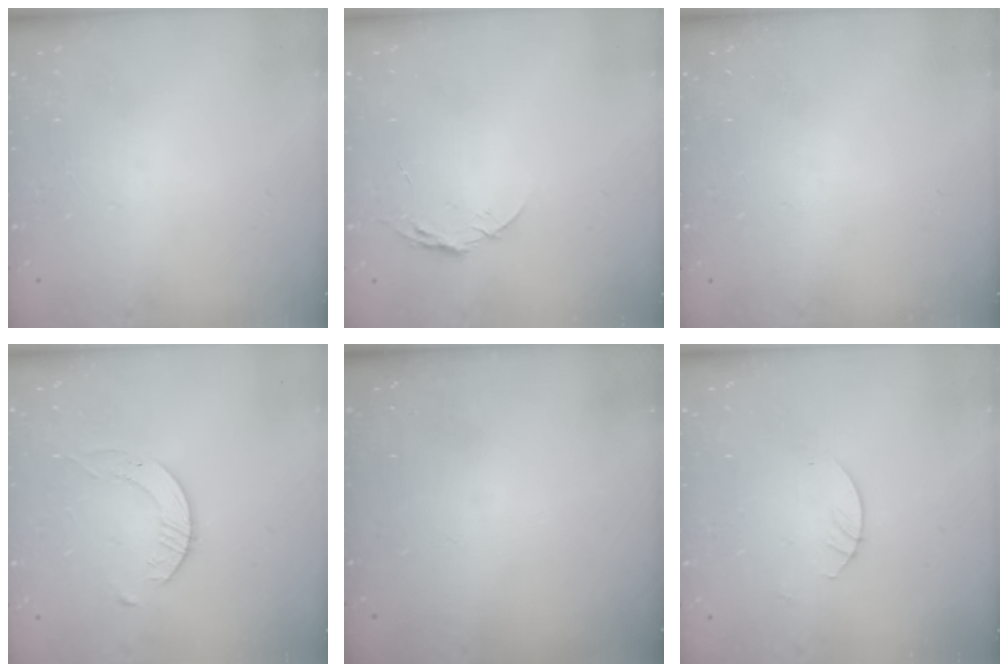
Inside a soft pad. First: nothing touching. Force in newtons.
{"total": 6.5, "press": 6.5, "slide": 0.6}
{"total": 0.0}
{"total": 3.1, "press": 3.1, "slide": 0.4}
{"total": 0.0}
{"total": 2.4, "press": 2.4, "slide": 0.2}